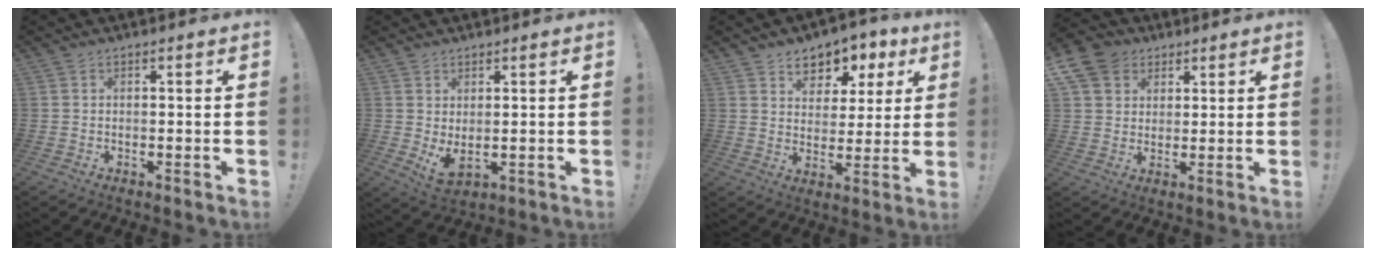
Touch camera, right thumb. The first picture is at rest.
{"total": 4.3, "force": [1.8, 1.7, 3.5], "torque": [-0.055, -0.023, 0.036]}
{"total": 7.4, "force": [4.4, 5.7, 1.8], "torque": [-0.018, -0.037, 0.084]}
{"total": 9.2, "force": [4.5, 7.4, 3.1], "torque": [-0.061, -0.025, 0.090]}